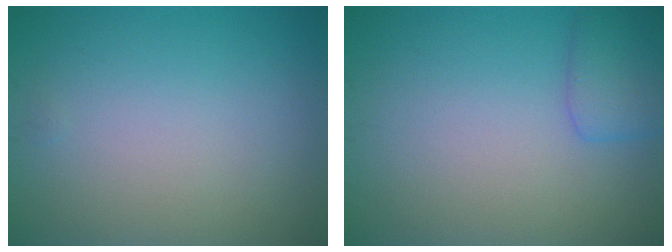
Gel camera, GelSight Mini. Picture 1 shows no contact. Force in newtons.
{"total": 2.4, "press": 2.4, "slide": 0.1}